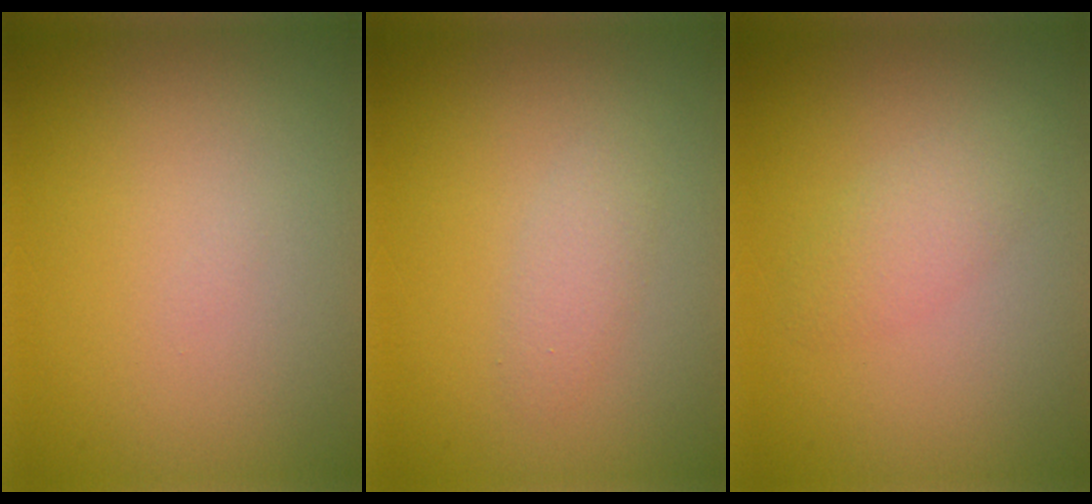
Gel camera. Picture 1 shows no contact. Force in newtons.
{"total": 1.4, "press": 1.4, "slide": 0.1}
{"total": 1.8, "press": 1.8, "slide": 0.0}